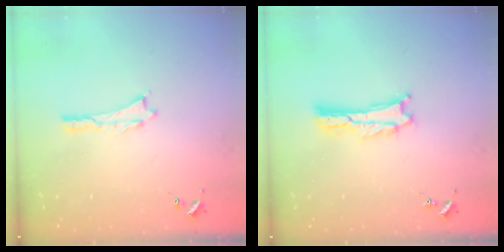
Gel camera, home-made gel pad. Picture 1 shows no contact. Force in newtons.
{"total": 1.6, "press": 1.6, "slide": 0.2}